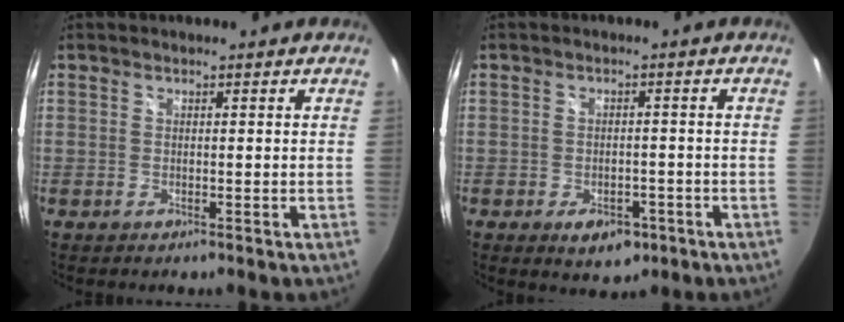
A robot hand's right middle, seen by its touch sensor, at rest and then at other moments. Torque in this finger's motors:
{"motor_torque": [0.72, -0.62, 0.06, 0.02]}